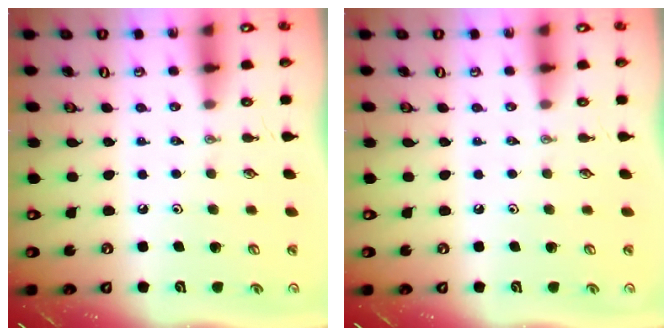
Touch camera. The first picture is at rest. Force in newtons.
{"total": 0.0}